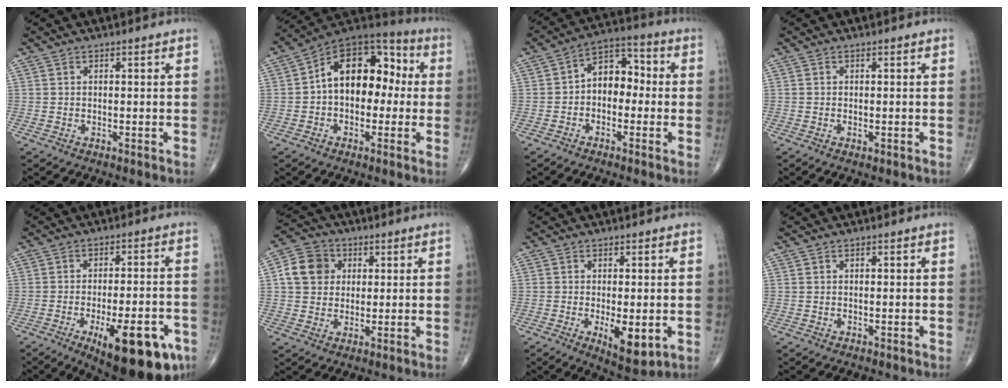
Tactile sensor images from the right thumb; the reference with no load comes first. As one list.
[{"total": 15.9, "force": [0.8, 10.4, 11.9], "torque": [-0.139, 0.052, -0.002]}, {"total": 8.4, "force": [-0.6, 5.9, 5.9], "torque": [-0.060, 0.036, -0.027]}, {"total": 0.7, "force": [-0.2, 0.4, 0.6], "torque": [-0.012, -0.003, -0.003]}, {"total": 18.5, "force": [-8.6, 6.5, 15.0], "torque": [-0.156, 0.025, -0.109]}, {"total": 8.3, "force": [1.7, 7.2, 3.6], "torque": [-0.046, 0.005, 0.021]}, {"total": 7.2, "force": [-1.7, 2.8, 6.4], "torque": [-0.096, -0.019, -0.021]}, {"total": 0.0}]